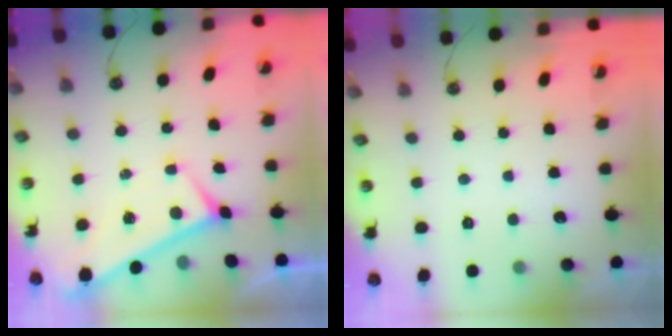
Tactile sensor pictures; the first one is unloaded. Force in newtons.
{"total": 0.0}